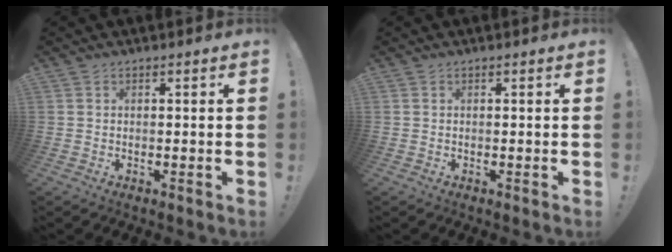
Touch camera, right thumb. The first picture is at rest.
{"total": 0.0}